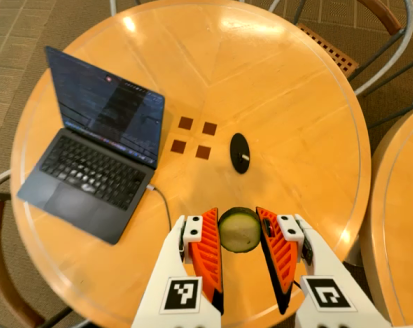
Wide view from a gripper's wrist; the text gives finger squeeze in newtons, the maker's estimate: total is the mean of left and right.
{"total": 10.2, "left": 10.5, "right": 10.0}